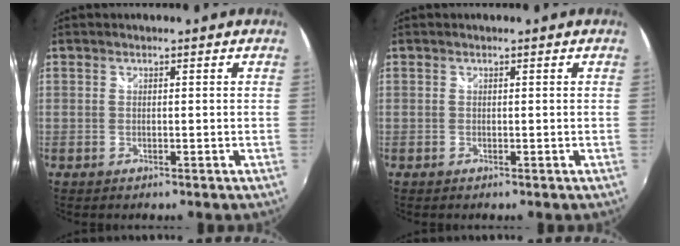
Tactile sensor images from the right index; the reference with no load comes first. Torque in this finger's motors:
{"motor_torque": [0.00, 0.00, 0.00, 0.01]}